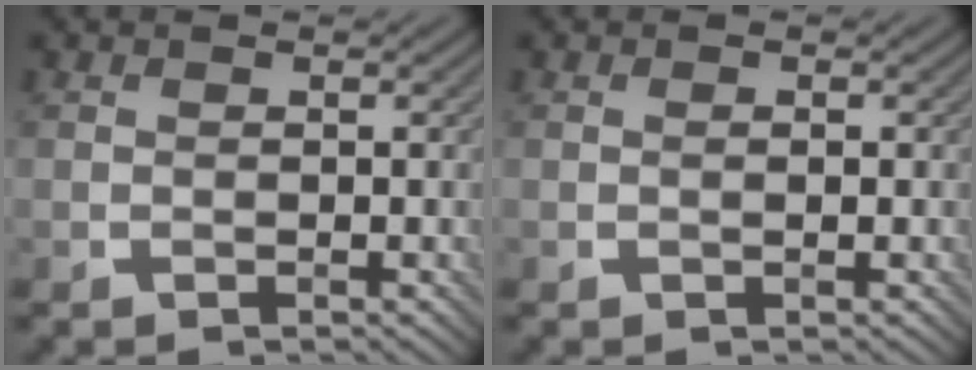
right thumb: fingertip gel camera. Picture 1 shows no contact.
{"total": 0.6, "force": [0.0, 0.1, 0.6], "torque": [-0.009, 0.000, -0.001]}